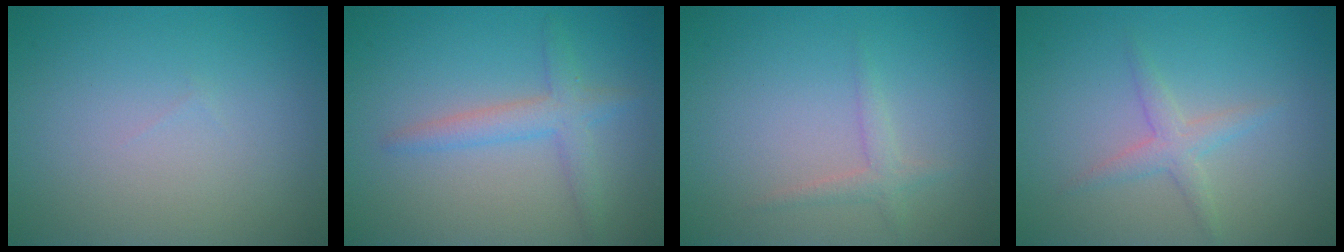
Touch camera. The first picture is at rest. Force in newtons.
{"total": 2.6, "press": 2.6, "slide": 0.1}
{"total": 1.4, "press": 1.4, "slide": 0.0}
{"total": 2.0, "press": 2.0, "slide": 0.1}